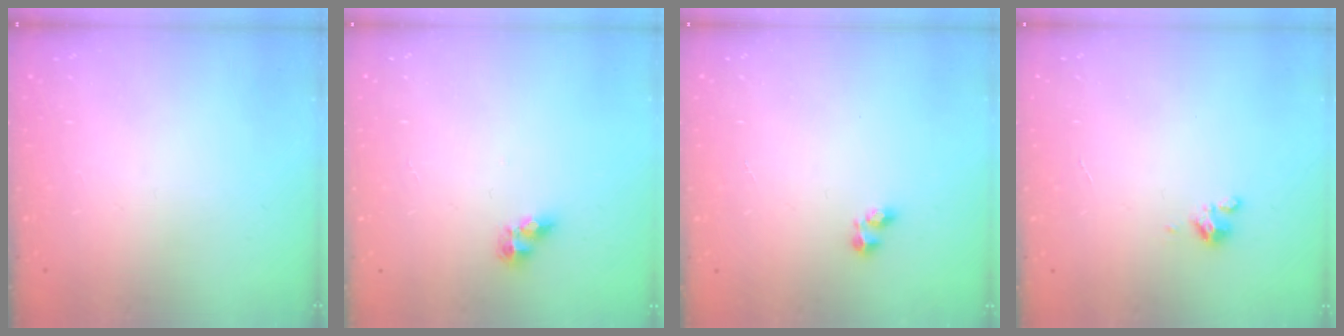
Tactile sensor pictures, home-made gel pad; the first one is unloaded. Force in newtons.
{"total": 6.1, "press": 6.0, "slide": 0.7}
{"total": 2.4, "press": 2.3, "slide": 0.9}
{"total": 2.4, "press": 2.4, "slide": 0.2}